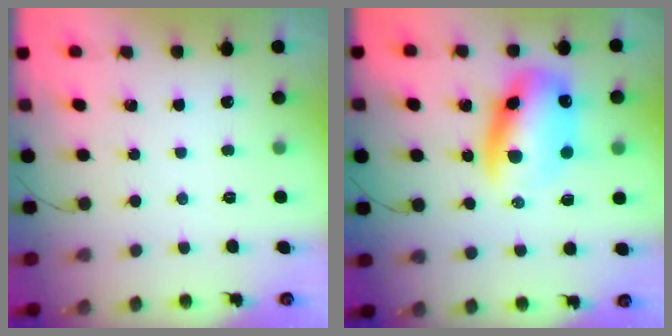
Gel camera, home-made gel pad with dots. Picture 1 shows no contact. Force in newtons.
{"total": 13.3, "press": 12.8, "slide": 3.5}